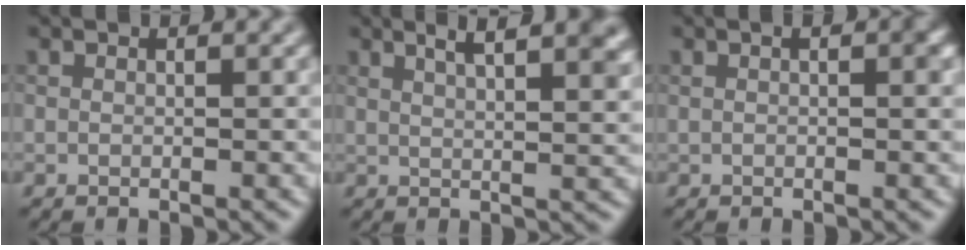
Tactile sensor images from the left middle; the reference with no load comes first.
{"total": 5.7, "force": [3.3, 2.0, 4.2], "torque": [-0.028, 0.023, 0.042]}
{"total": 1.7, "force": [0.4, 0.5, 1.6], "torque": [-0.020, 0.005, 0.010]}